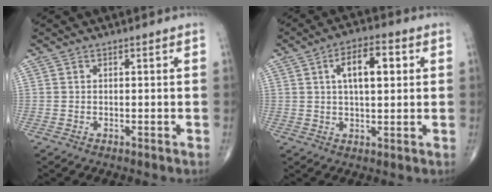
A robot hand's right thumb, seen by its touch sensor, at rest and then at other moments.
{"total": 9.0, "force": [2.4, 4.0, 7.8], "torque": [-0.111, 0.008, 0.034]}